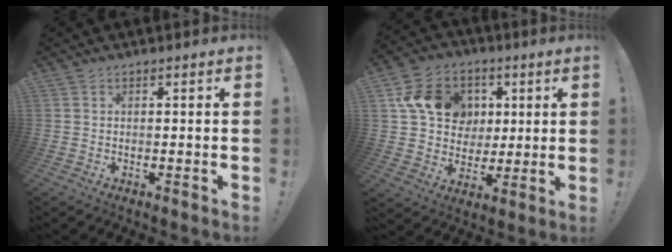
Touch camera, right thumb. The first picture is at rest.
{"total": 16.0, "force": [4.5, 13.5, 7.4], "torque": [-0.103, 0.003, 0.098]}